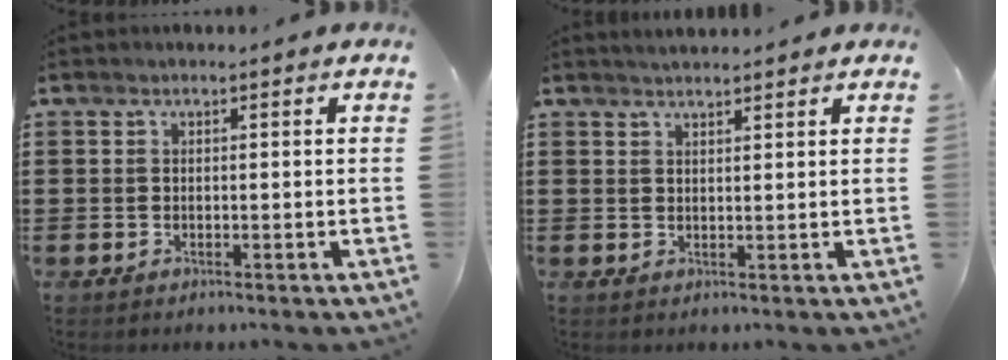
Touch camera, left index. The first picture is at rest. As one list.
[{"total": 1.6, "force": [1.5, 0.1, 0.3], "torque": [-0.008, 0.004, 0.029]}]